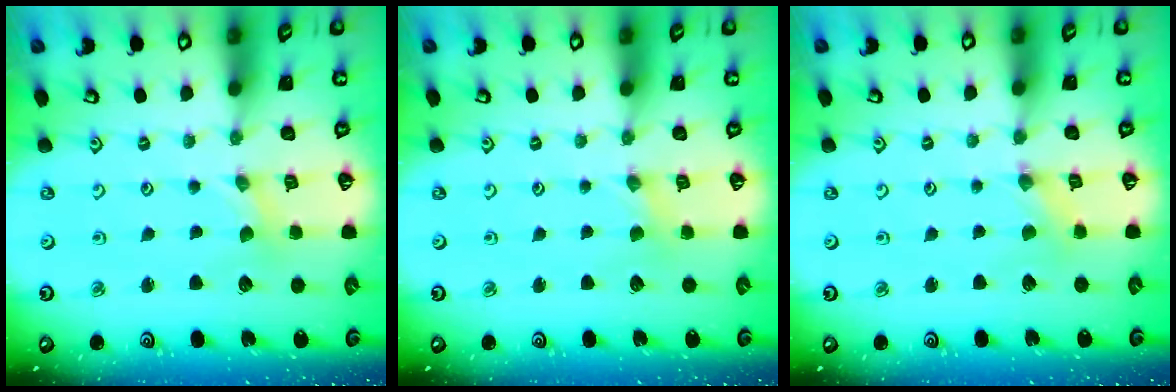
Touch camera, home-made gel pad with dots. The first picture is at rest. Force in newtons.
{"total": 1.9, "press": 1.9, "slide": 0.3}
{"total": 0.0}